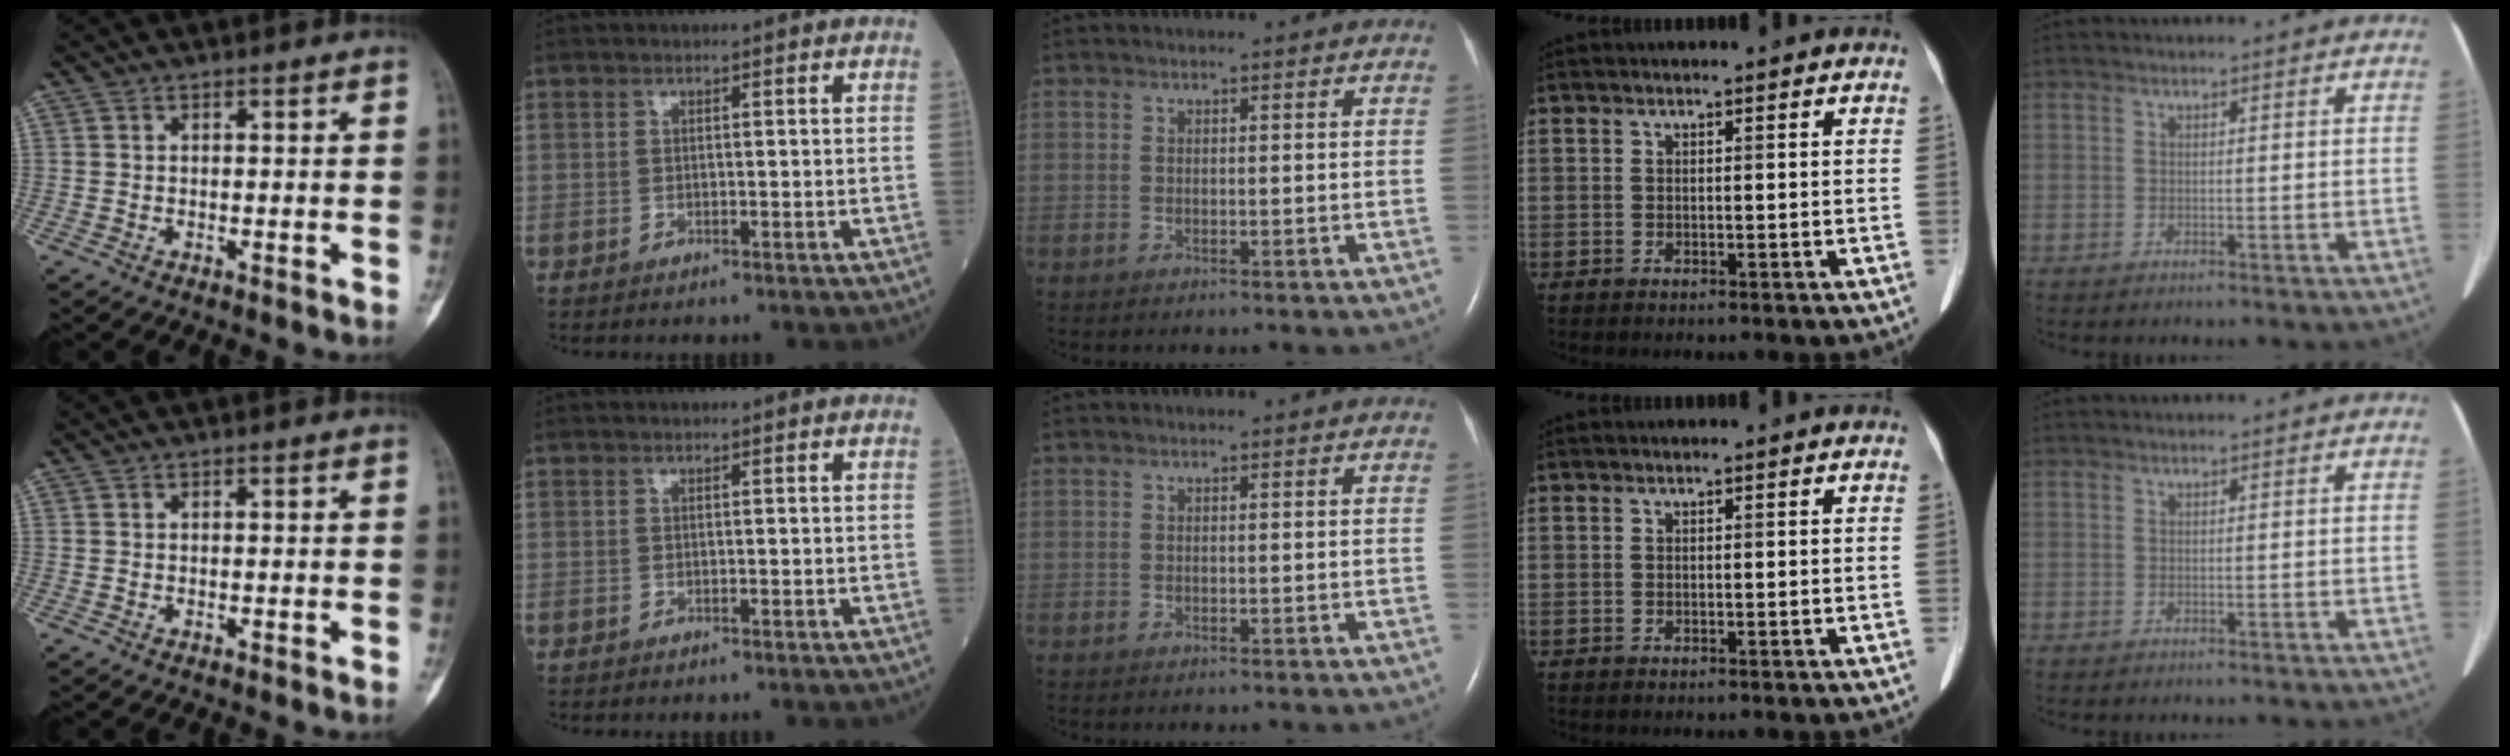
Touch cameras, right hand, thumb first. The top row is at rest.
{}